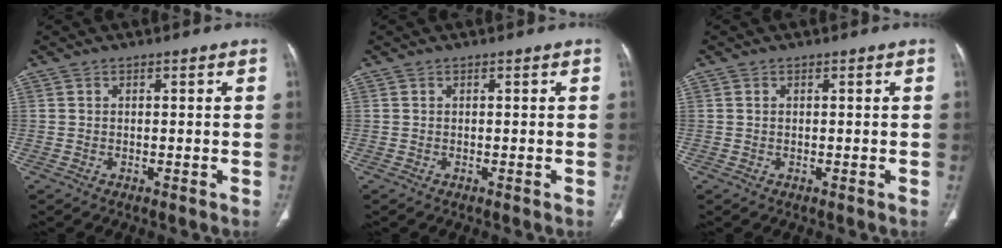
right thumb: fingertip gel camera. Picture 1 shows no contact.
{"total": 0.0}
{"total": 0.0}